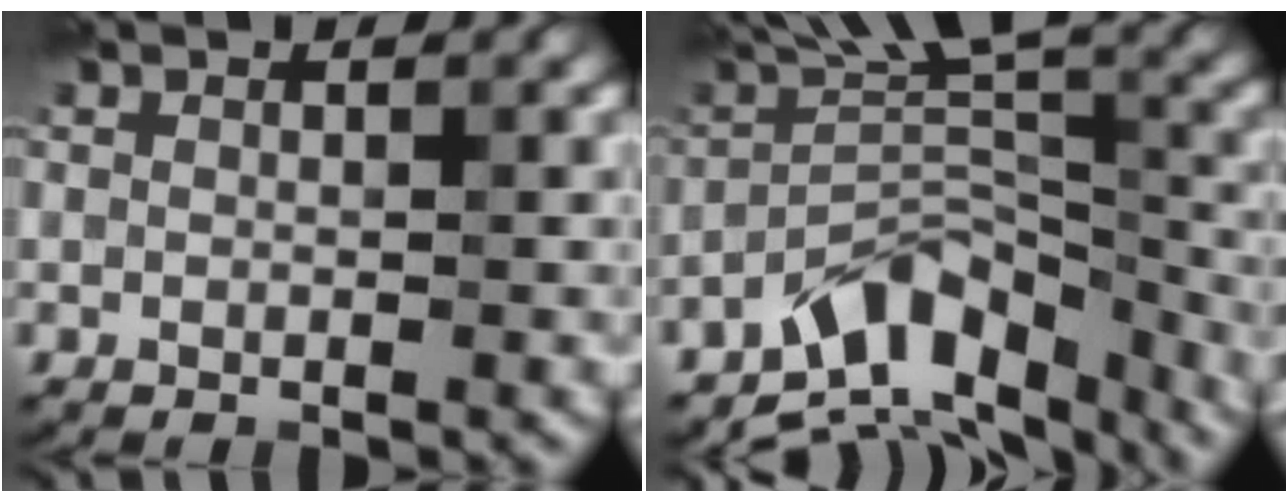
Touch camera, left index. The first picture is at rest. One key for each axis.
{"total": 8.7, "fx": -6.2, "fy": 3.5, "fz": 5.0, "tx": -0.055, "ty": 0.004, "tz": -0.117}